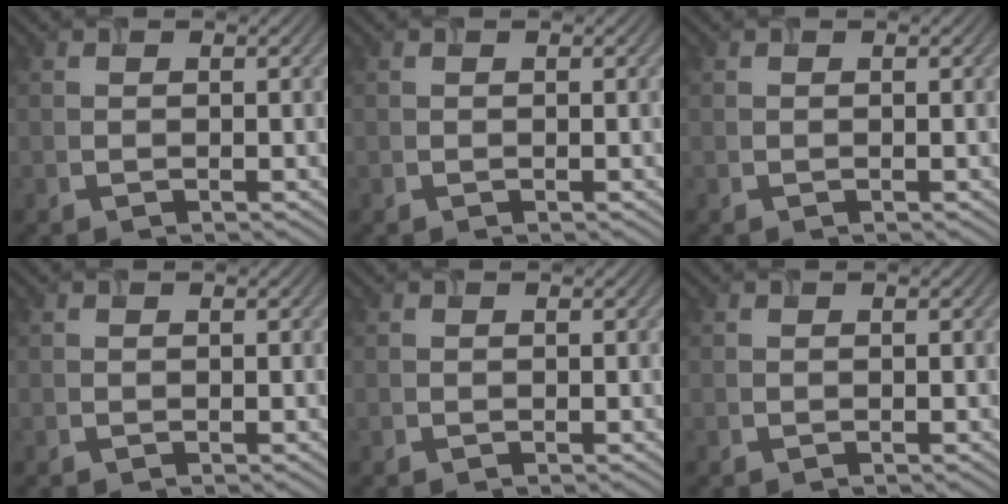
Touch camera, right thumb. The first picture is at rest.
{"total": 0.0}
{"total": 0.0}
{"total": 0.0}
{"total": 0.0}
{"total": 0.0}